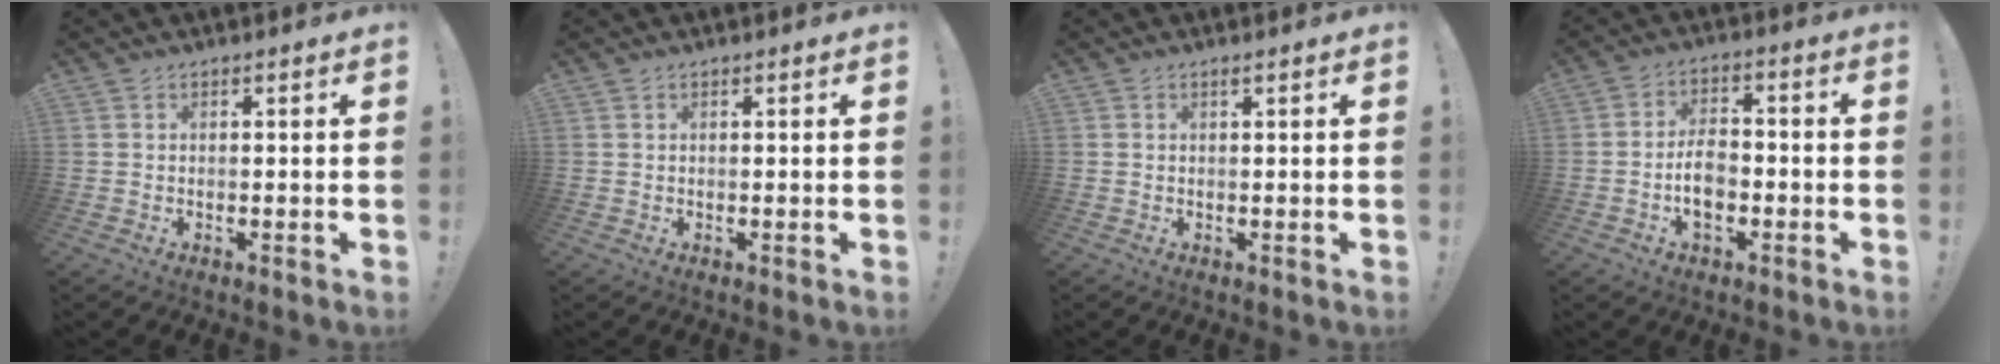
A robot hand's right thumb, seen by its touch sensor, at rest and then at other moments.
{"total": 0.0}
{"total": 0.6, "force": [0.4, 0.0, 0.4], "torque": [-0.010, 0.001, 0.008]}
{"total": 7.3, "force": [-2.3, 4.8, 5.1], "torque": [-0.079, 0.009, -0.041]}